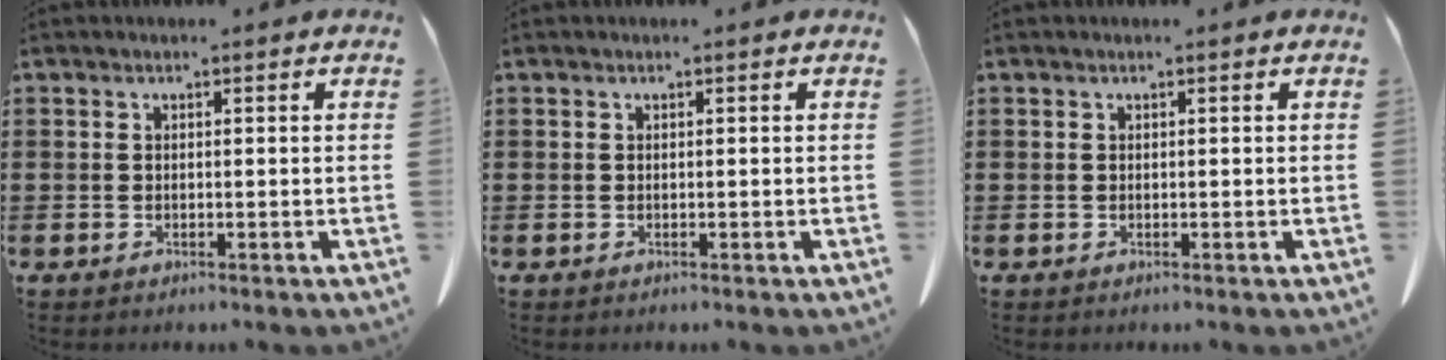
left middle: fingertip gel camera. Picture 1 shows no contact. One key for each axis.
{"total": 0.0}
{"total": 0.0}